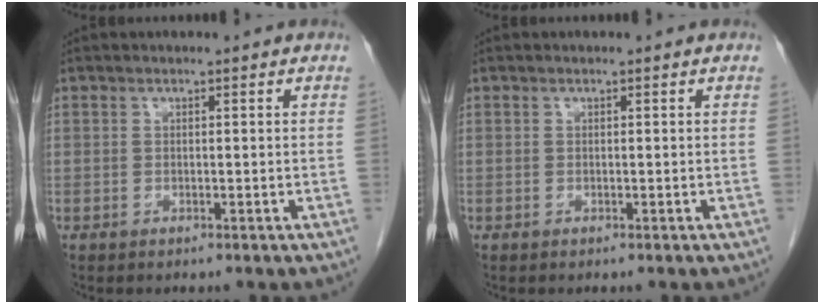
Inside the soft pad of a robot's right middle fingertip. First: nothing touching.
{"total": 0.0}